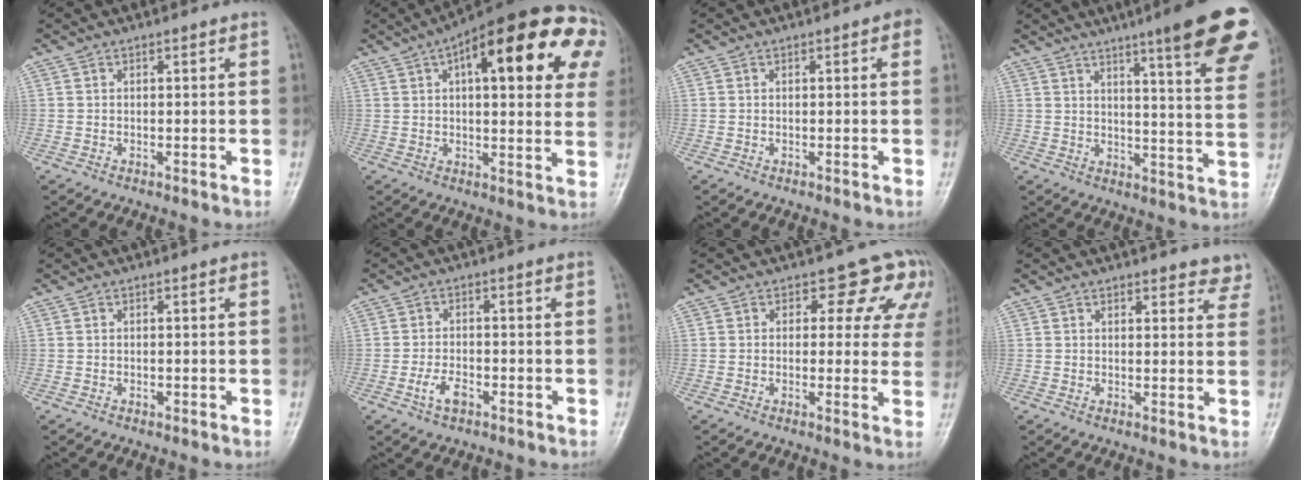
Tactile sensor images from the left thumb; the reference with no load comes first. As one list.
[{"total": 27.2, "force": [9.5, 10.1, 23.4], "torque": [-0.281, 0.034, 0.119]}, {"total": 1.7, "force": [0.5, 0.6, 1.5], "torque": [-0.015, 0.003, 0.001]}, {"total": 20.5, "force": [12.9, 2.6, 15.8], "torque": [-0.183, -0.051, 0.156]}, {"total": 0.0}, {"total": 3.5, "force": [-1.9, 1.7, 2.3], "torque": [-0.048, 0.011, -0.034]}, {"total": 8.2, "force": [4.5, 5.3, 4.4], "torque": [-0.006, -0.017, 0.036]}, {"total": 4.9, "force": [4.5, 1.9, 0.8], "torque": [0.028, -0.023, 0.038]}]